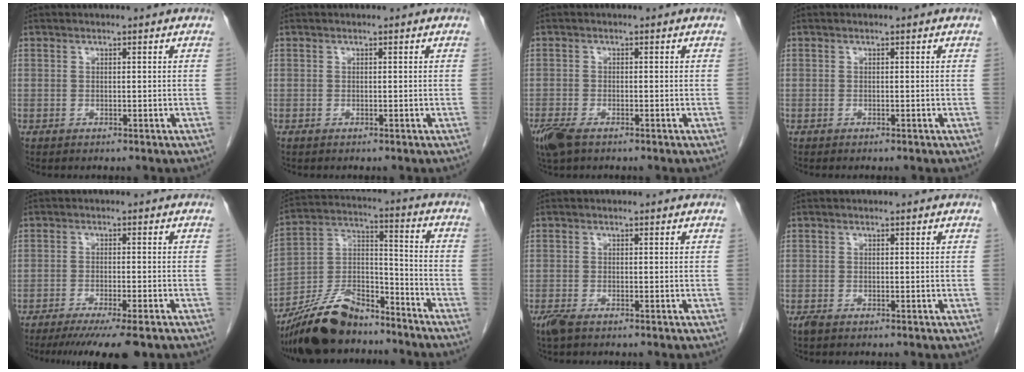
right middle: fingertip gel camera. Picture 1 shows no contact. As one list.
[{"total": 0.0}, {"total": 4.2, "force": [-2.8, 1.6, 2.7], "torque": [-0.061, -0.011, -0.049]}, {"total": 0.0}, {"total": 9.9, "force": [-7.8, 0.4, 6.1], "torque": [-0.081, -0.021, -0.117]}, {"total": 15.8, "force": [-13.4, 4.8, 6.8], "torque": [-0.127, 0.018, -0.239]}, {"total": 2.0, "force": [-1.4, 0.5, 1.3], "torque": [-0.034, -0.007, -0.028]}, {"total": 0.9, "force": [-0.7, 0.3, 0.5], "torque": [-0.016, -0.003, -0.013]}]